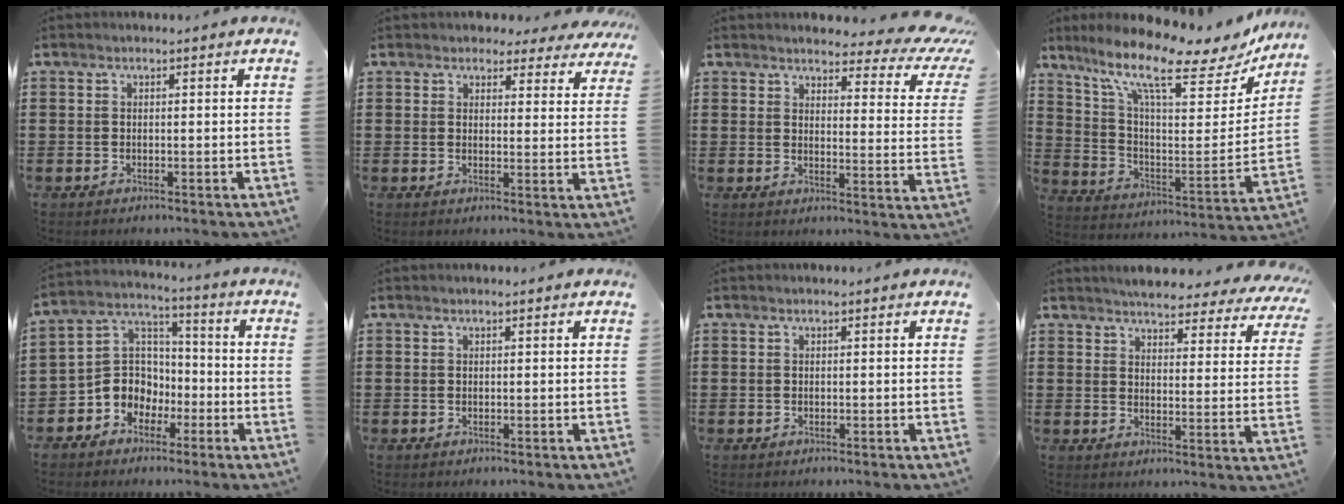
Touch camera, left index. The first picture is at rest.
{"total": 3.5, "force": [3.3, 1.0, 0.6], "torque": [-0.017, -0.008, 0.061]}
{"total": 4.2, "force": [3.6, 0.6, 2.1], "torque": [-0.043, -0.030, 0.056]}
{"total": 11.5, "force": [8.4, 2.5, 7.3], "torque": [-0.161, -0.058, 0.138]}
{"total": 7.0, "force": [-3.0, 6.2, 1.1], "torque": [-0.055, 0.008, -0.064]}
{"total": 0.0}
{"total": 0.0}
{"total": 4.6, "force": [4.5, 0.1, 1.0], "torque": [-0.032, -0.030, 0.075]}